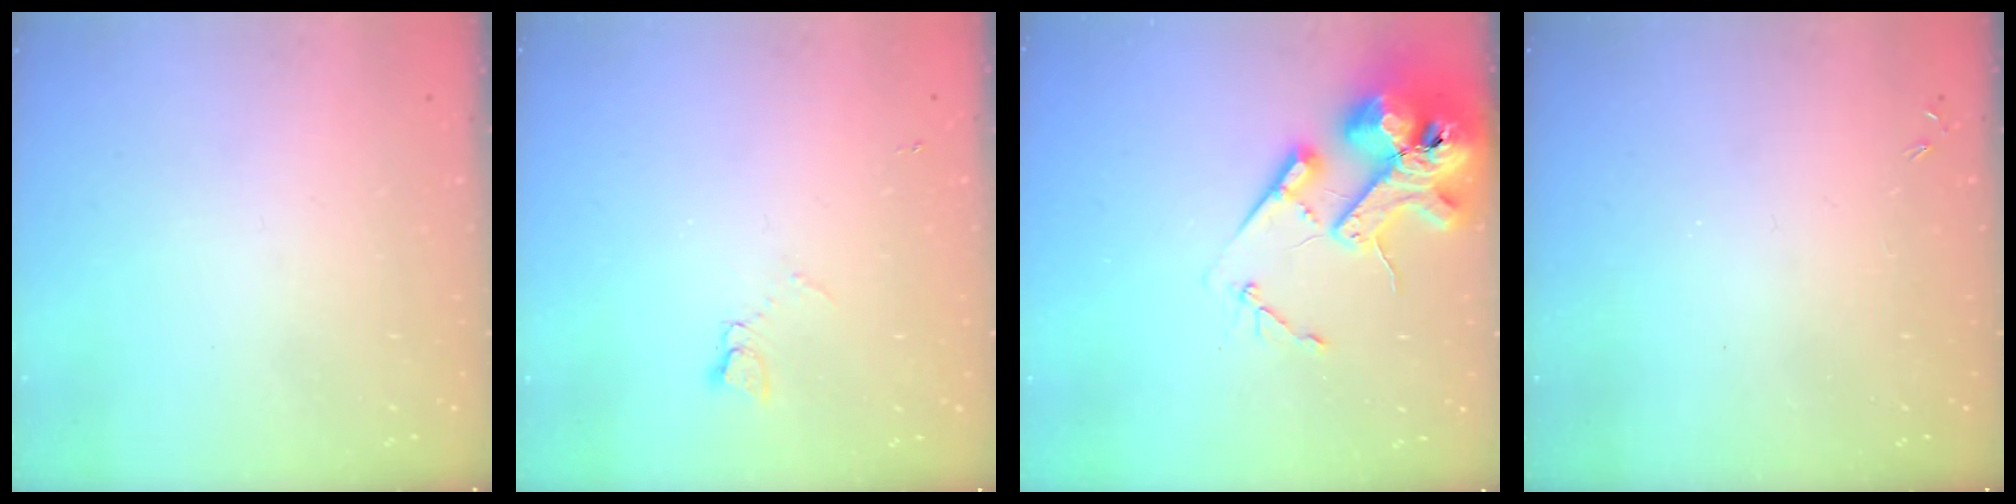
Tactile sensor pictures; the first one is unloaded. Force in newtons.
{"total": 3.8, "press": 3.7, "slide": 0.6}
{"total": 17.7, "press": 17.5, "slide": 2.8}
{"total": 0.0}